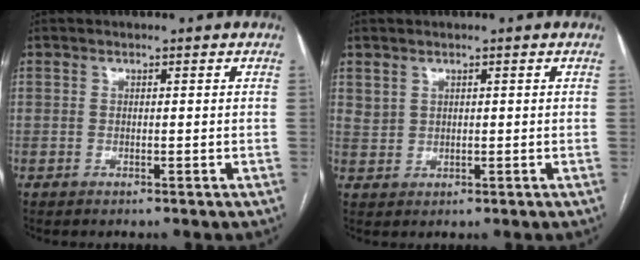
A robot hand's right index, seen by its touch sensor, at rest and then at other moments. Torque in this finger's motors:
{"motor_torque": [0.11, 0.11, 0.04, 0.00]}